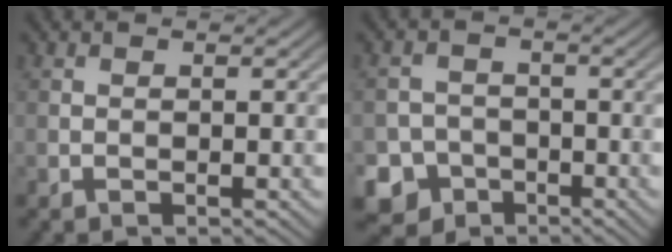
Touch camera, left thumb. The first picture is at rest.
{"total": 5.6, "force": [-3.3, 4.5, 0.9], "torque": [-0.008, -0.005, -0.073]}